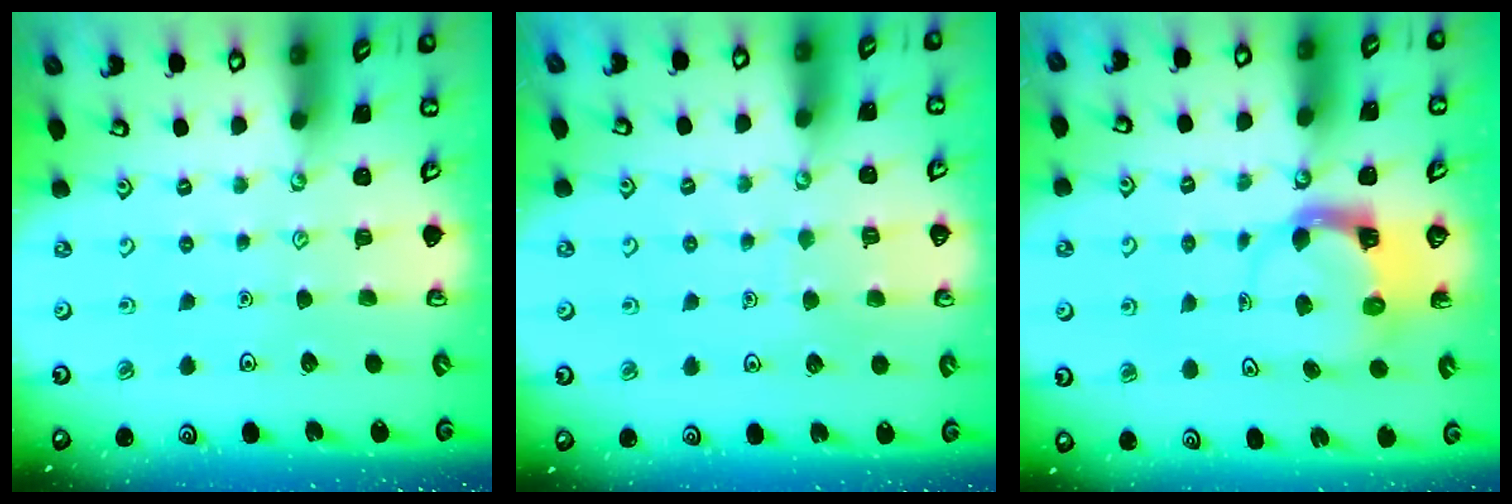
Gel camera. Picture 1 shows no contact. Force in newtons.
{"total": 5.0, "press": 4.9, "slide": 0.4}
{"total": 3.9, "press": 3.9, "slide": 0.5}